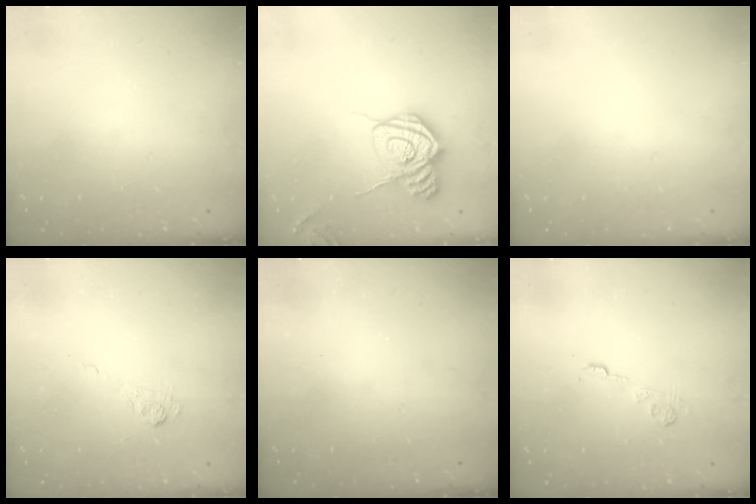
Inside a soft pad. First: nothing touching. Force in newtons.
{"total": 14.1, "press": 14.0, "slide": 1.3}
{"total": 0.0}
{"total": 3.2, "press": 2.8, "slide": 1.5}
{"total": 2.3, "press": 2.2, "slide": 0.8}
{"total": 4.0, "press": 3.8, "slide": 1.2}